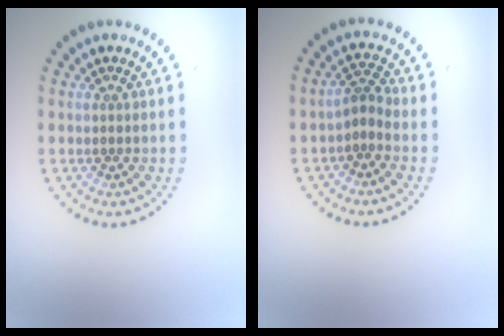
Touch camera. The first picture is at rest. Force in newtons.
{"total": 1.8, "press": 1.2, "slide": 1.4}